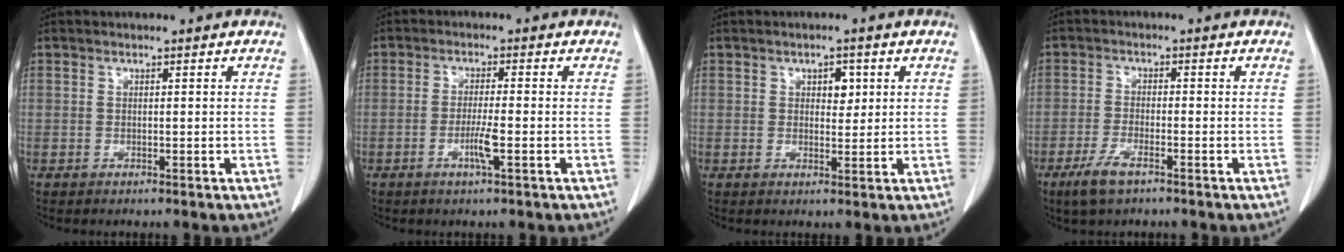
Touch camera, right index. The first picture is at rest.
{"total": 3.5, "force": [-1.3, -0.1, 3.3], "torque": [-0.063, -0.004, -0.024]}
{"total": 2.7, "force": [0.9, 1.6, 1.9], "torque": [-0.024, 0.001, 0.013]}
{"total": 4.6, "force": [-3.0, 1.0, 3.4], "torque": [-0.080, -0.008, -0.052]}